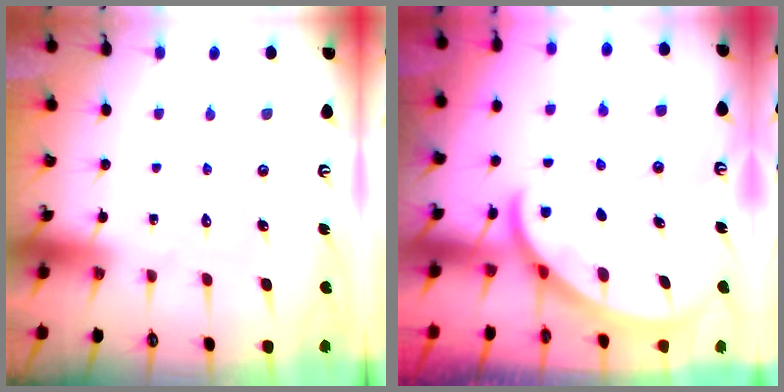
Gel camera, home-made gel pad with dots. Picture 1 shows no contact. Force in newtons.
{"total": 2.6, "press": 2.6, "slide": 0.1}